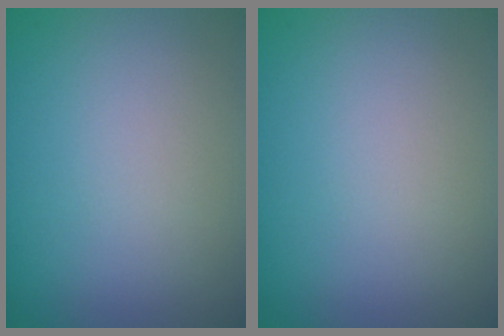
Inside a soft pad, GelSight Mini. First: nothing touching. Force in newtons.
{"total": 0.0}